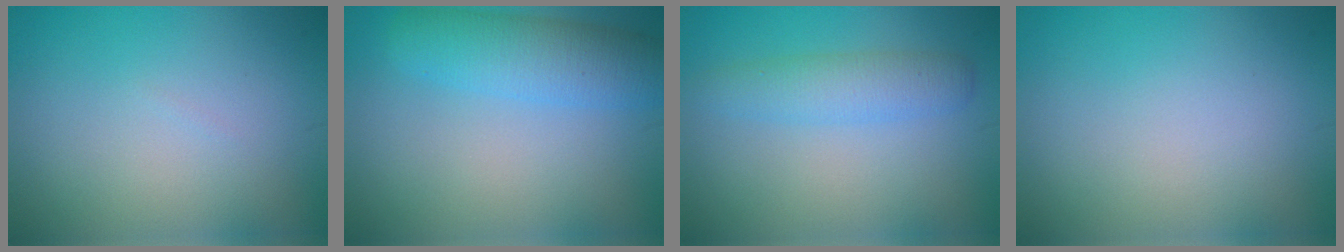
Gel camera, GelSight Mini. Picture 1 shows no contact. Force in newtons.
{"total": 4.9, "press": 4.8, "slide": 0.3}
{"total": 2.9, "press": 2.9, "slide": 0.1}
{"total": 0.0}